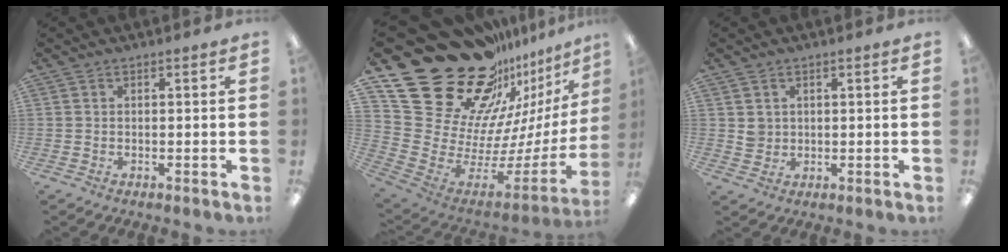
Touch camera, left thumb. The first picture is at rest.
{"total": 31.7, "force": [20.7, 18.2, 15.5], "torque": [-0.228, -0.187, 0.439]}
{"total": 3.0, "force": [1.1, 2.8, 0.2], "torque": [-0.005, 0.002, 0.019]}